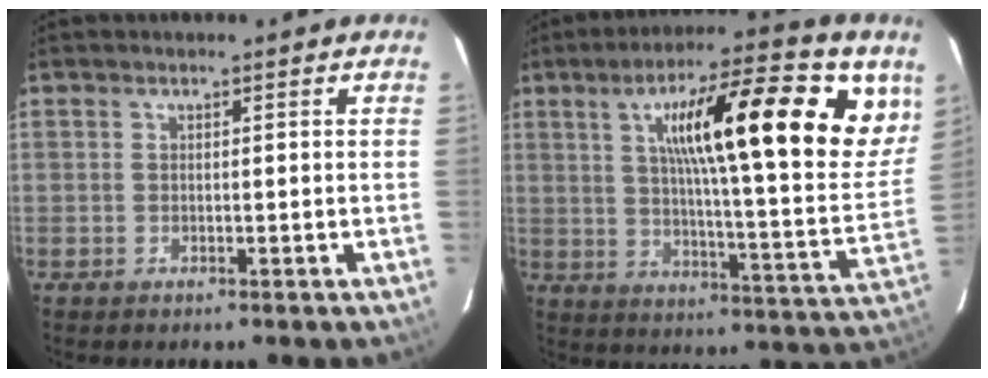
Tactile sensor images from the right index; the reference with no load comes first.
{"total": 24.5, "force": [10.0, 3.0, 22.2], "torque": [-0.308, 0.022, 0.146]}